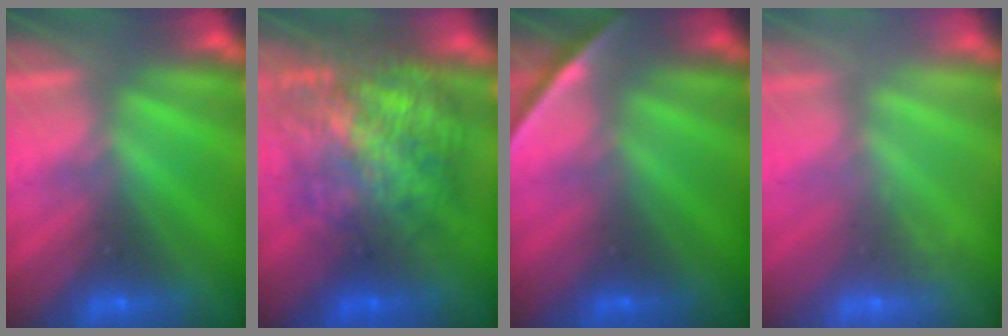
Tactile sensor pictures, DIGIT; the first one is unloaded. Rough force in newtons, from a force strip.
{"total": 7.3}
{"total": 1.9}
{"total": 2.6}